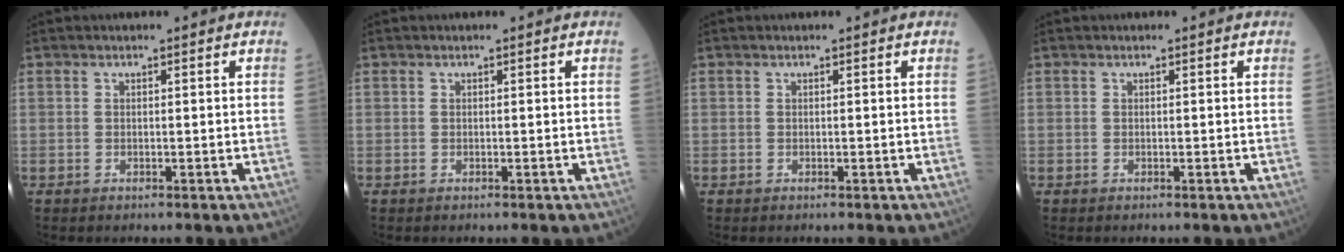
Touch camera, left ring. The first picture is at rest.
{"total": 0.0}
{"total": 0.0}
{"total": 0.0}